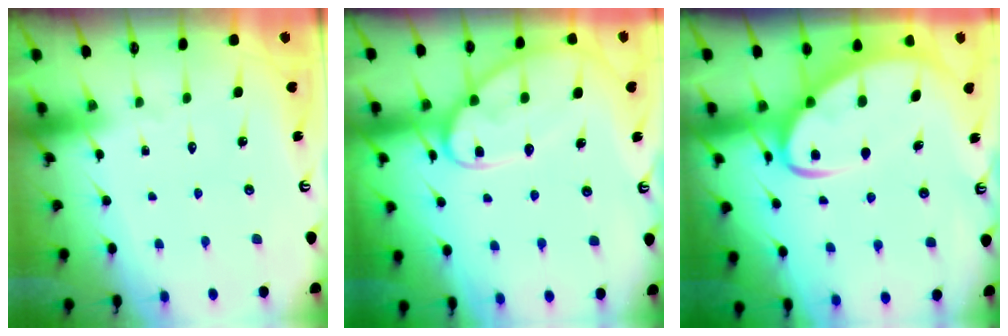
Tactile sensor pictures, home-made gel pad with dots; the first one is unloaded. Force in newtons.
{"total": 11.9, "press": 11.9, "slide": 1.0}
{"total": 8.0, "press": 8.0, "slide": 0.9}